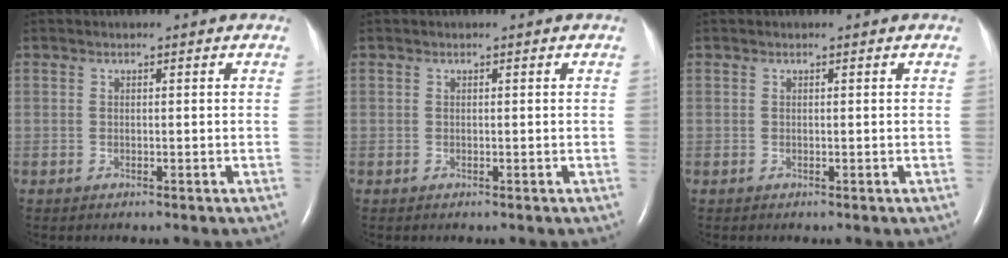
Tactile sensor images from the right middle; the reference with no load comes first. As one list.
[{"total": 0.0}, {"total": 0.0}]